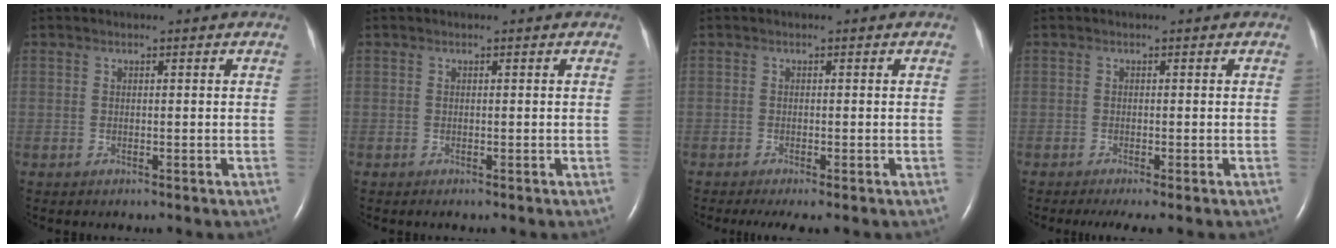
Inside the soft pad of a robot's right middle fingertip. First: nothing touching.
{"total": 0.0}
{"total": 3.1, "force": [-2.1, 0.4, 2.2], "torque": [-0.037, -0.011, -0.033]}
{"total": 2.9, "force": [-1.9, 0.2, 2.2], "torque": [-0.037, -0.012, -0.030]}